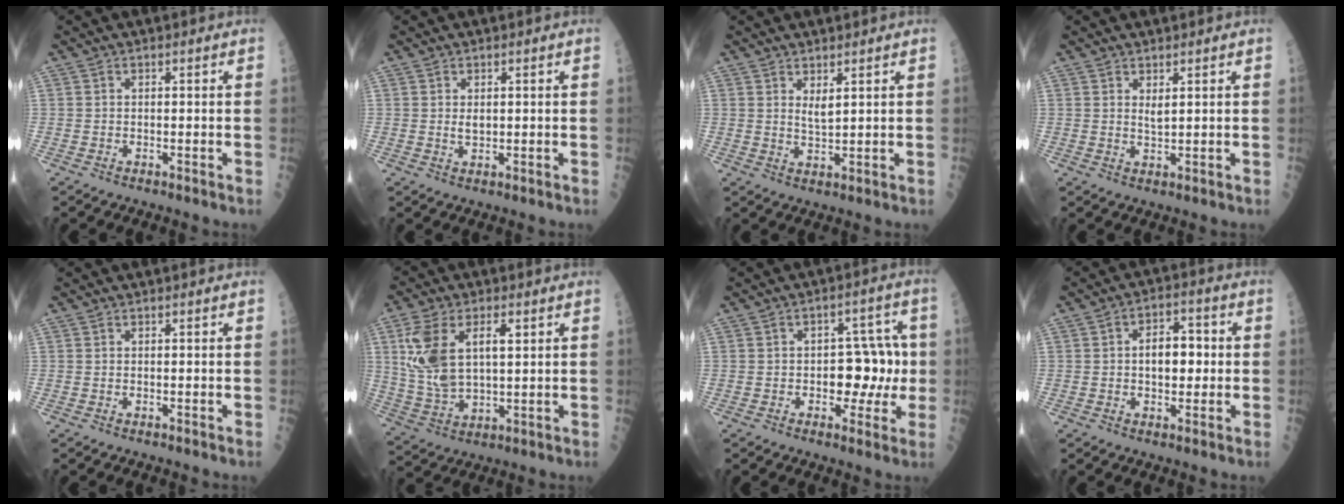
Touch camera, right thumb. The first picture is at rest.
{"total": 1.5, "force": [0.4, 0.9, 1.2], "torque": [-0.017, -0.004, 0.009]}
{"total": 2.4, "force": [1.4, 0.6, 1.9], "torque": [-0.033, -0.016, 0.028]}
{"total": 1.2, "force": [0.6, 0.4, 0.9], "torque": [-0.015, -0.007, 0.012]}
{"total": 0.0}
{"total": 13.9, "force": [3.9, 7.4, 11.1], "torque": [-0.228, -0.005, 0.085]}
{"total": 9.3, "force": [-0.8, 5.9, 7.2], "torque": [-0.044, 0.031, -0.010]}
{"total": 7.7, "force": [0.3, 4.6, 6.1], "torque": [-0.069, 0.015, 0.001]}